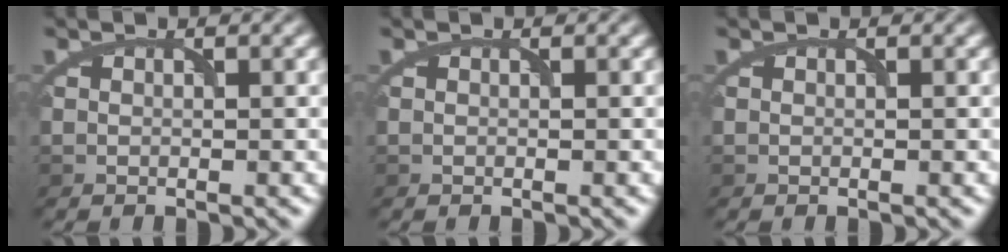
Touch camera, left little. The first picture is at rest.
{"total": 0.0}
{"total": 0.0}